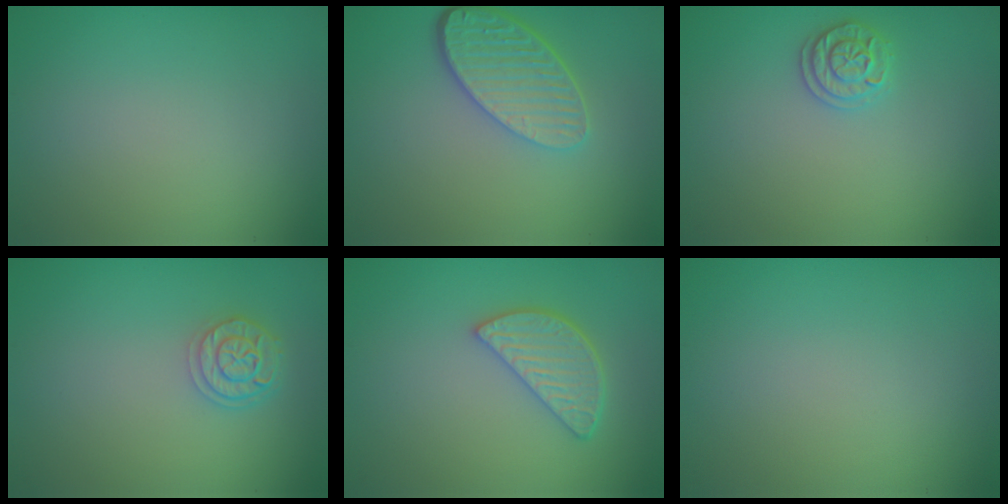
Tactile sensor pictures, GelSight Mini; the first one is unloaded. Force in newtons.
{"total": 5.3, "press": 3.9, "slide": 3.7}
{"total": 1.9, "press": 1.9, "slide": 0.2}
{"total": 2.5, "press": 2.1, "slide": 1.3}
{"total": 3.7, "press": 3.1, "slide": 2.0}
{"total": 0.0}